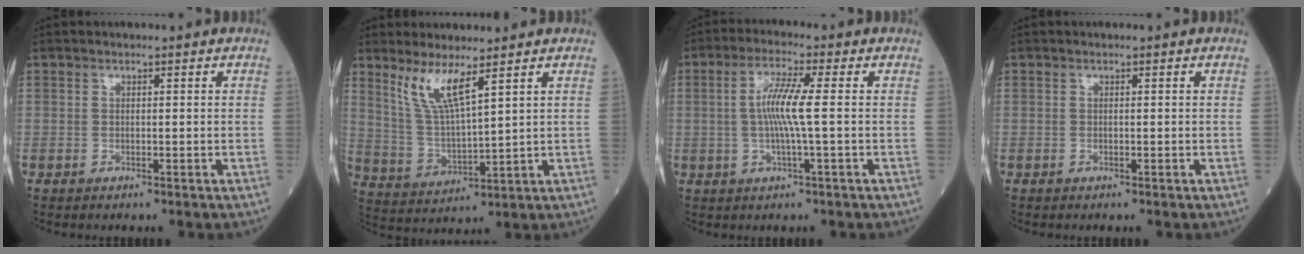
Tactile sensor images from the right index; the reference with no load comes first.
{"total": 7.4, "force": [4.8, 0.4, 5.6], "torque": [-0.121, -0.013, 0.104]}
{"total": 6.5, "force": [0.1, -0.2, 6.5], "torque": [-0.131, 0.003, 0.000]}
{"total": 0.0}